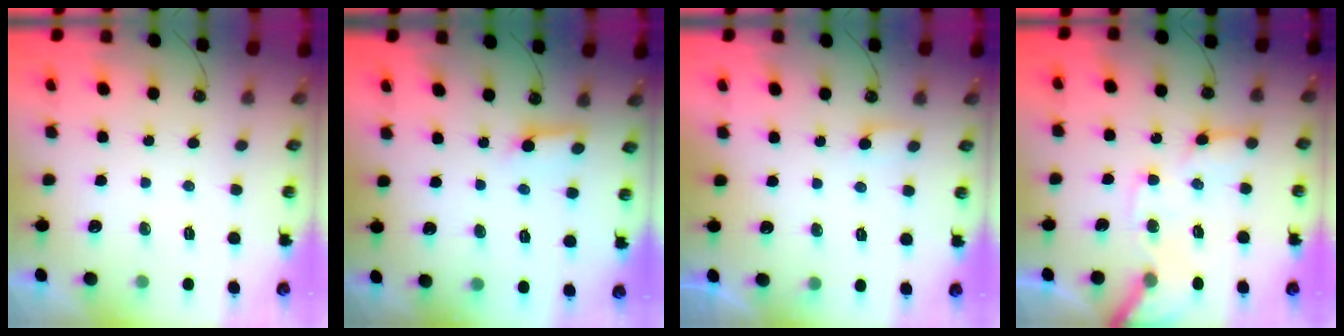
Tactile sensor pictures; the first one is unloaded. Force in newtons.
{"total": 3.3, "press": 3.3, "slide": 0.3}
{"total": 5.0, "press": 5.0, "slide": 0.4}
{"total": 12.5, "press": 12.3, "slide": 2.0}